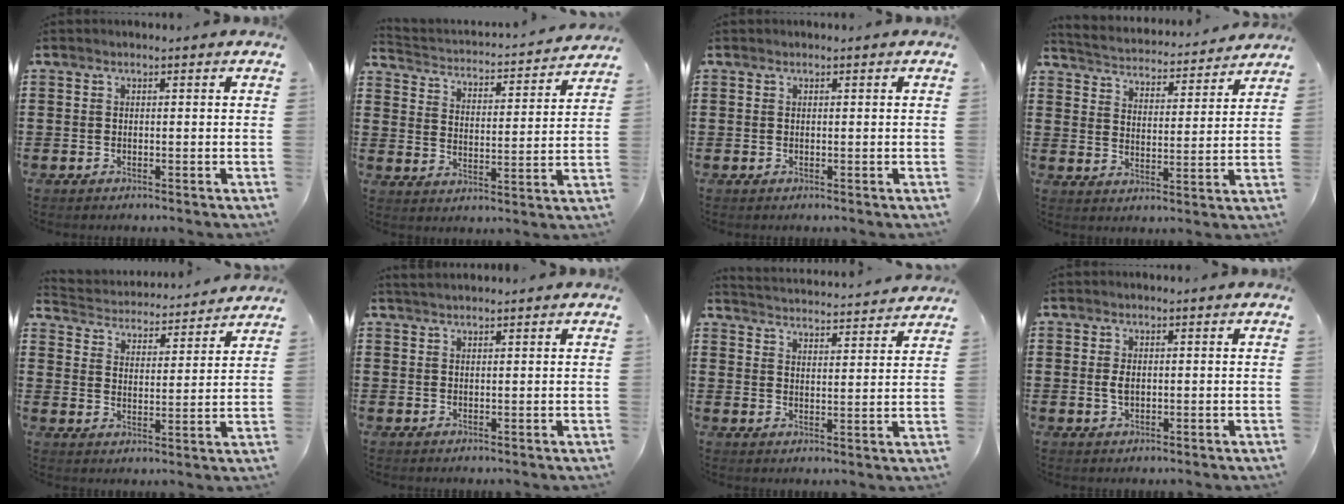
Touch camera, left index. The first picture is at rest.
{"total": 2.3, "force": [2.2, 0.0, 0.2], "torque": [-0.023, -0.031, 0.028]}
{"total": 0.0}
{"total": 3.5, "force": [3.5, -0.2, -0.2], "torque": [-0.021, -0.036, 0.052]}
{"total": 3.6, "force": [3.6, 0.1, -0.2], "torque": [-0.021, -0.034, 0.056]}
{"total": 1.4, "force": [1.3, 0.0, 0.4], "torque": [-0.009, 0.001, 0.025]}
{"total": 3.5, "force": [3.4, -0.7, -0.1], "torque": [-0.016, -0.033, 0.055]}
{"total": 2.0, "force": [0.2, 0.9, 1.8], "torque": [-0.044, 0.000, 0.000]}